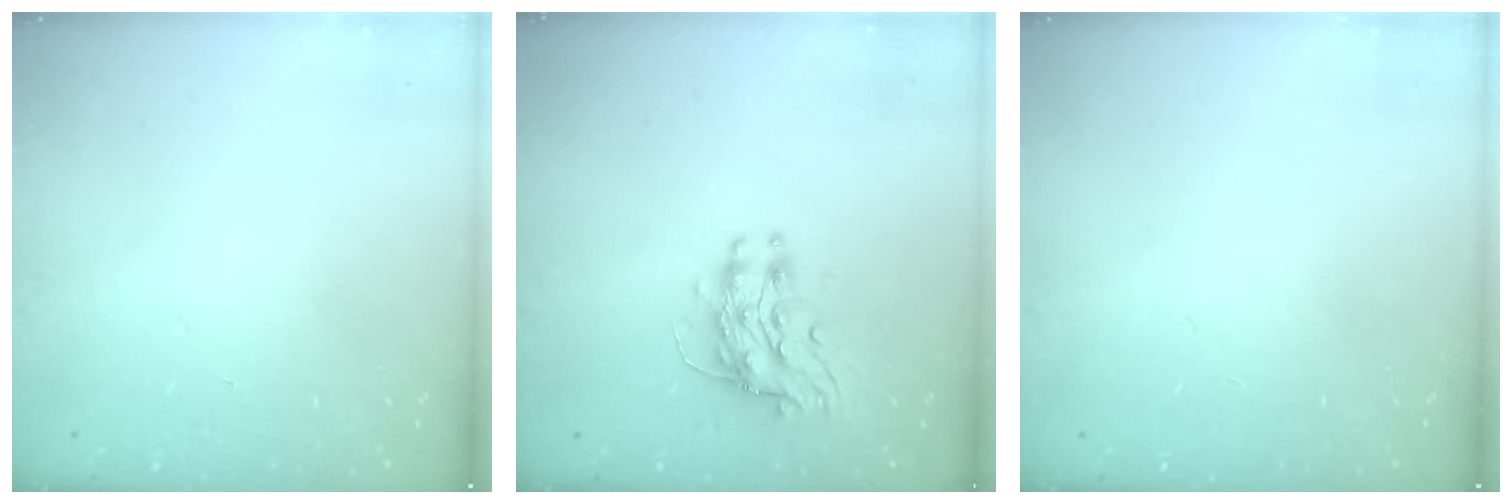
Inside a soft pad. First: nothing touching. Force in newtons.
{"total": 9.2, "press": 9.2, "slide": 0.1}
{"total": 0.0}